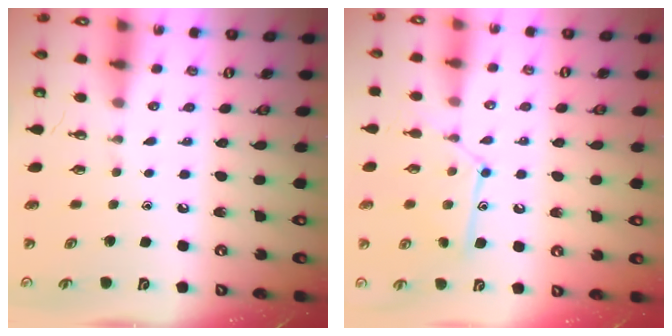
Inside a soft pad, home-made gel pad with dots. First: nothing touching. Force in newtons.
{"total": 11.2, "press": 11.2, "slide": 0.4}